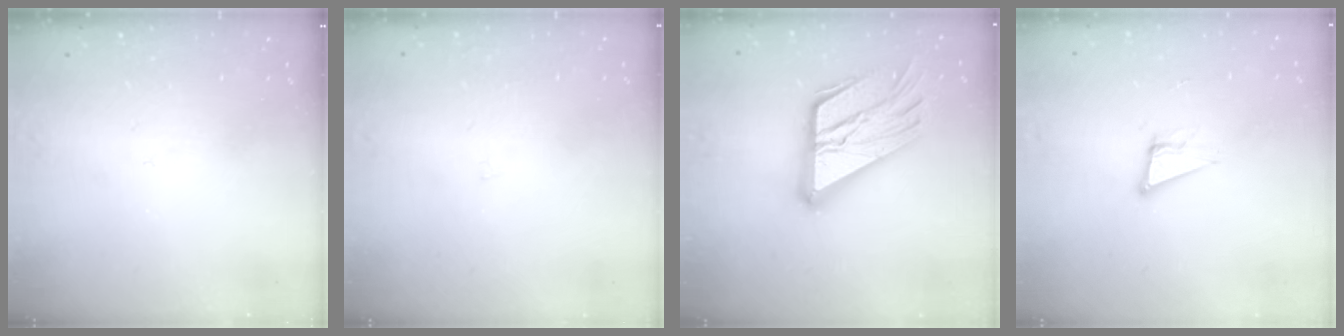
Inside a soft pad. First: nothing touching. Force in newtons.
{"total": 0.9, "press": 0.9, "slide": 0.0}
{"total": 21.7, "press": 21.6, "slide": 2.2}
{"total": 7.7, "press": 7.0, "slide": 3.2}